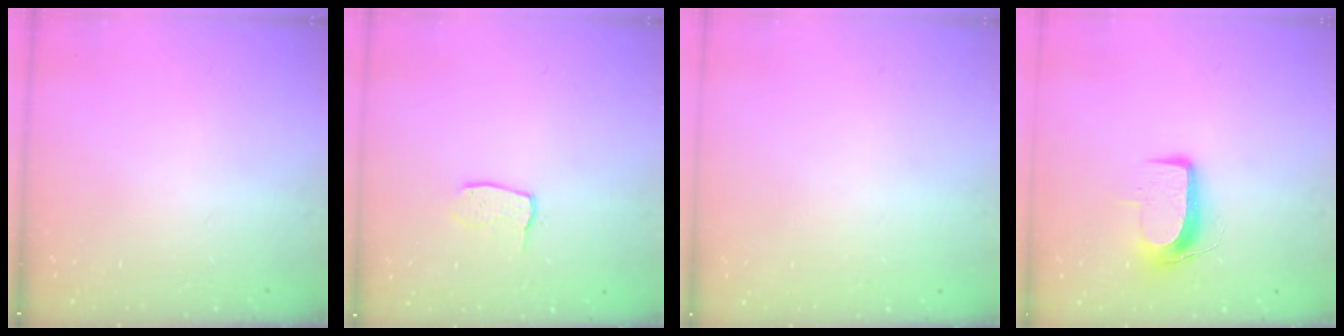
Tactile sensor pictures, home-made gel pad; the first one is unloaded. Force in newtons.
{"total": 3.0, "press": 3.0, "slide": 0.2}
{"total": 0.0}
{"total": 8.8, "press": 8.7, "slide": 0.6}